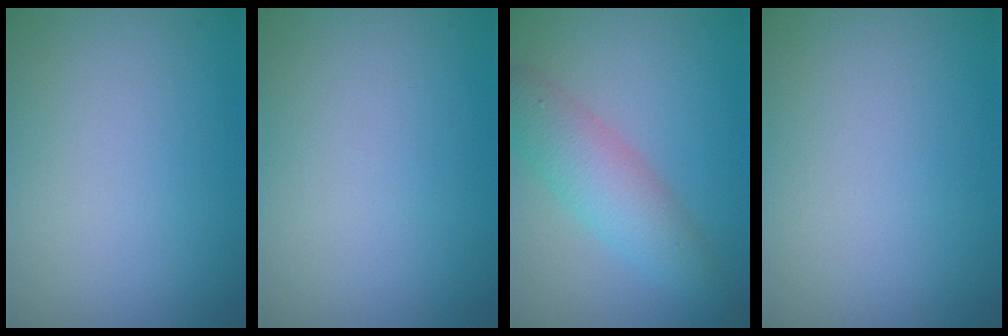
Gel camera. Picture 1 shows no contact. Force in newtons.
{"total": 0.0}
{"total": 4.4, "press": 4.4, "slide": 0.1}
{"total": 0.0}